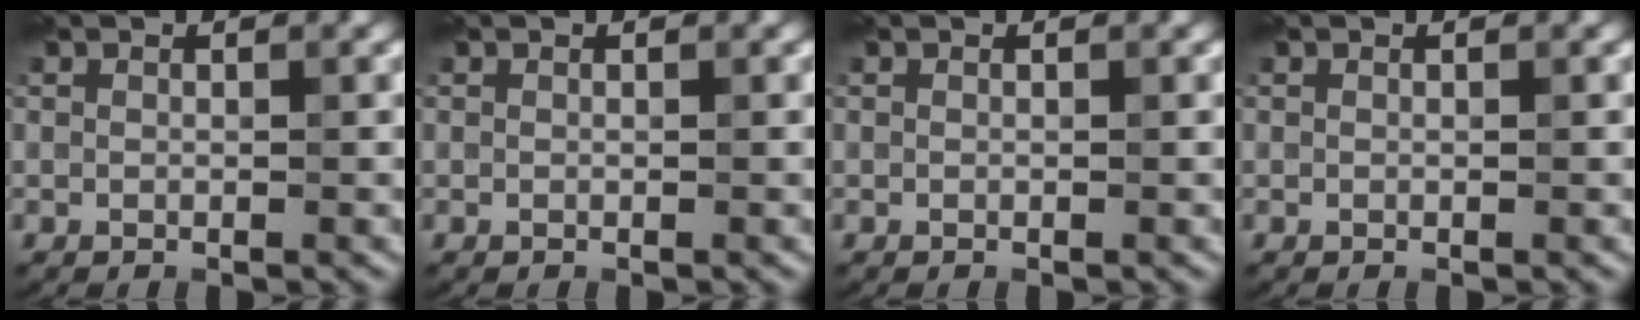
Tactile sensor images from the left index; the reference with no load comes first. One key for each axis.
{"total": 0.0}
{"total": 0.0}
{"total": 0.0}